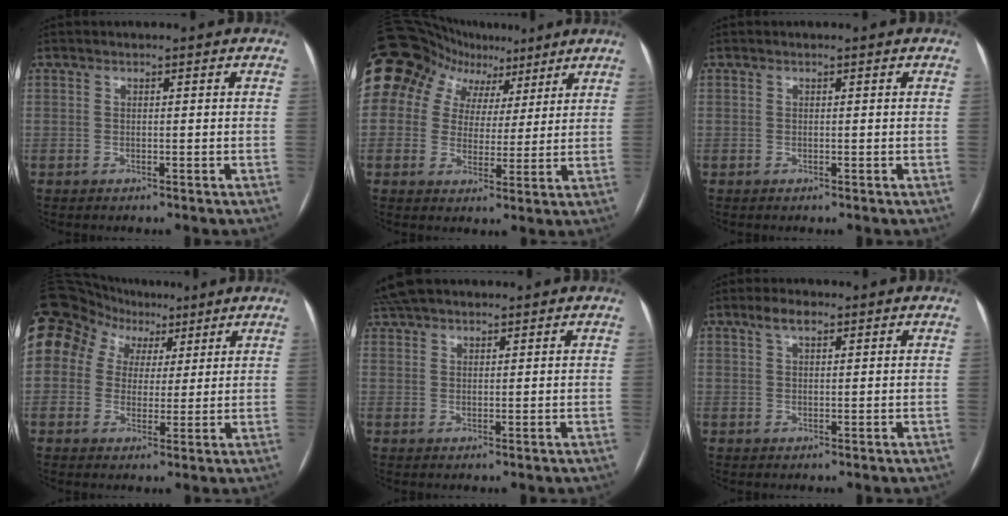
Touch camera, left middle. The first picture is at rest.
{"total": 11.8, "force": [7.2, 8.7, 3.5], "torque": [-0.063, 0.045, 0.110]}
{"total": 0.0}
{"total": 21.6, "force": [10.5, 17.0, 8.3], "torque": [-0.257, 0.097, 0.199]}
{"total": 6.5, "force": [5.6, 2.0, 2.8], "torque": [-0.054, 0.039, 0.104]}
{"total": 3.0, "force": [1.9, 1.1, 2.0], "torque": [-0.043, 0.012, 0.036]}